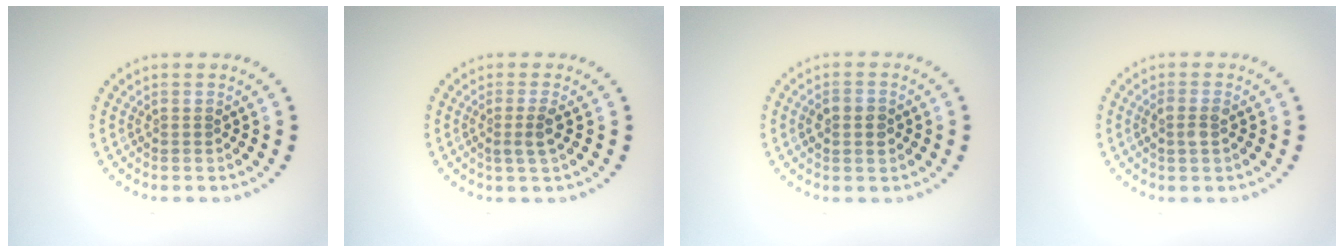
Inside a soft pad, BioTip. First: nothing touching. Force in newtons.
{"total": 1.6, "press": 1.2, "slide": 1.1}
{"total": 2.6, "press": 2.6, "slide": 0.2}
{"total": 1.5, "press": 1.4, "slide": 0.5}